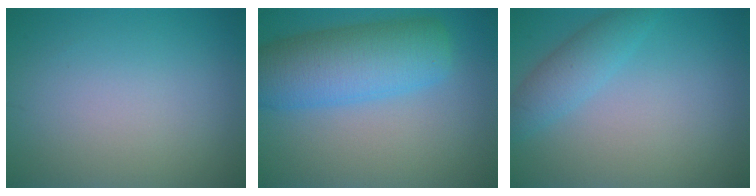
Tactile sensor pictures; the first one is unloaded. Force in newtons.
{"total": 8.2, "press": 8.2, "slide": 0.2}
{"total": 2.7, "press": 2.7, "slide": 0.1}